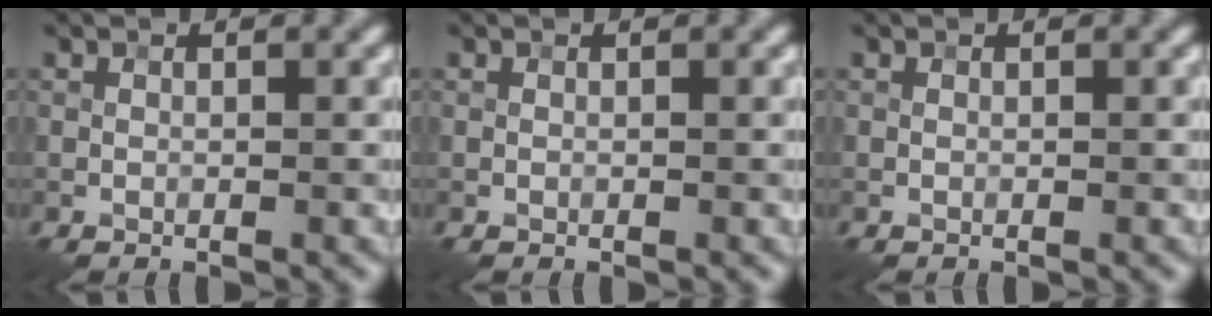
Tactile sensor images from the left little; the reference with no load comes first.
{"total": 0.0}
{"total": 0.0}